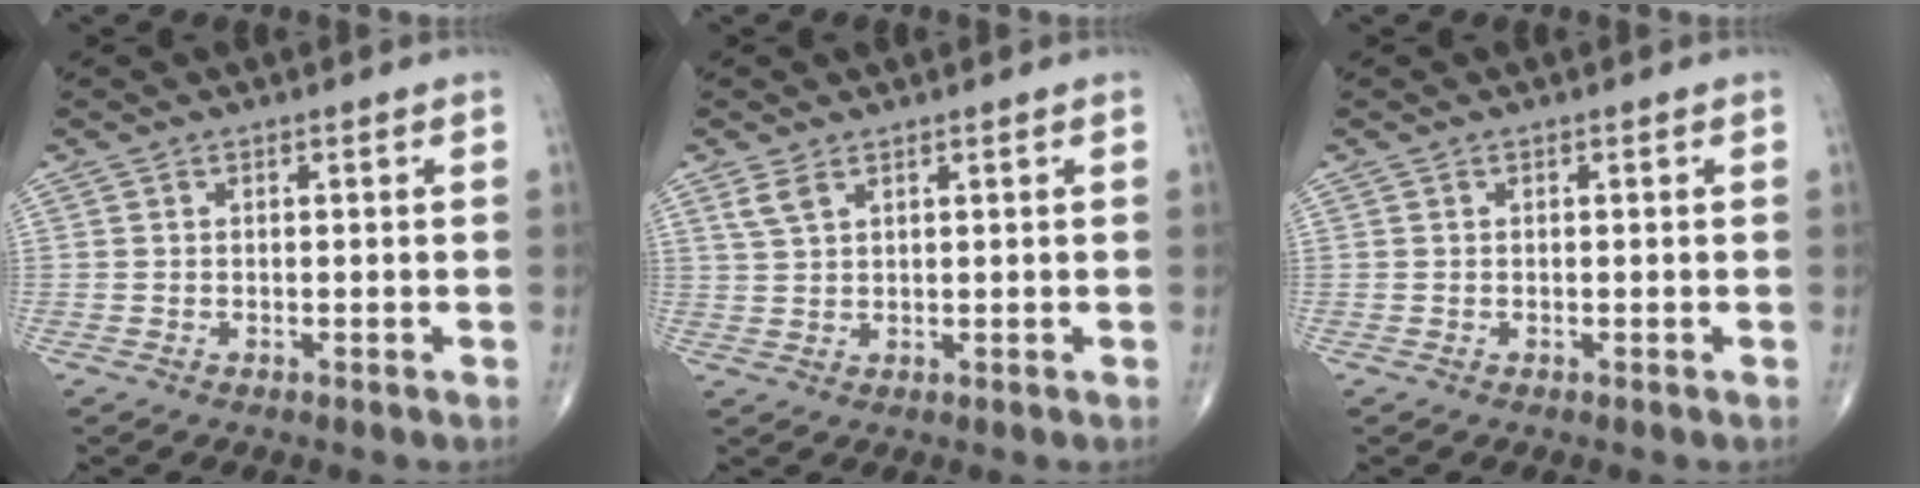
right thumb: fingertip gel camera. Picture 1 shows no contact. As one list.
[{"total": 2.6, "force": [1.7, 1.2, 1.7], "torque": [-0.039, 0.002, 0.044]}, {"total": 0.0}]